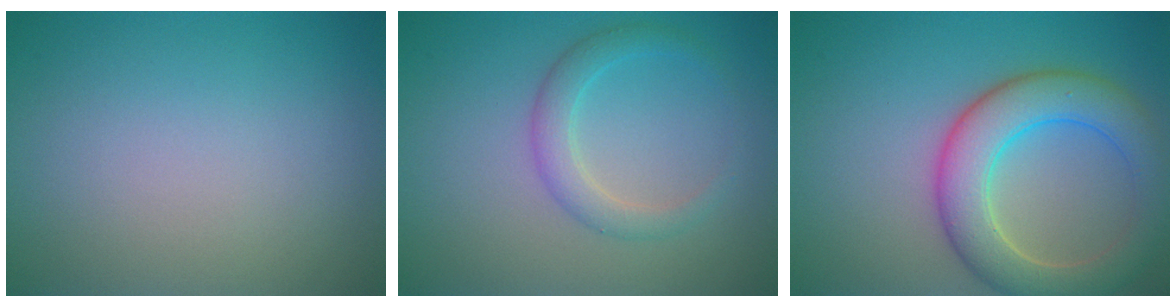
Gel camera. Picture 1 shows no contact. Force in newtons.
{"total": 2.5, "press": 2.5, "slide": 0.1}
{"total": 6.9, "press": 6.8, "slide": 0.7}